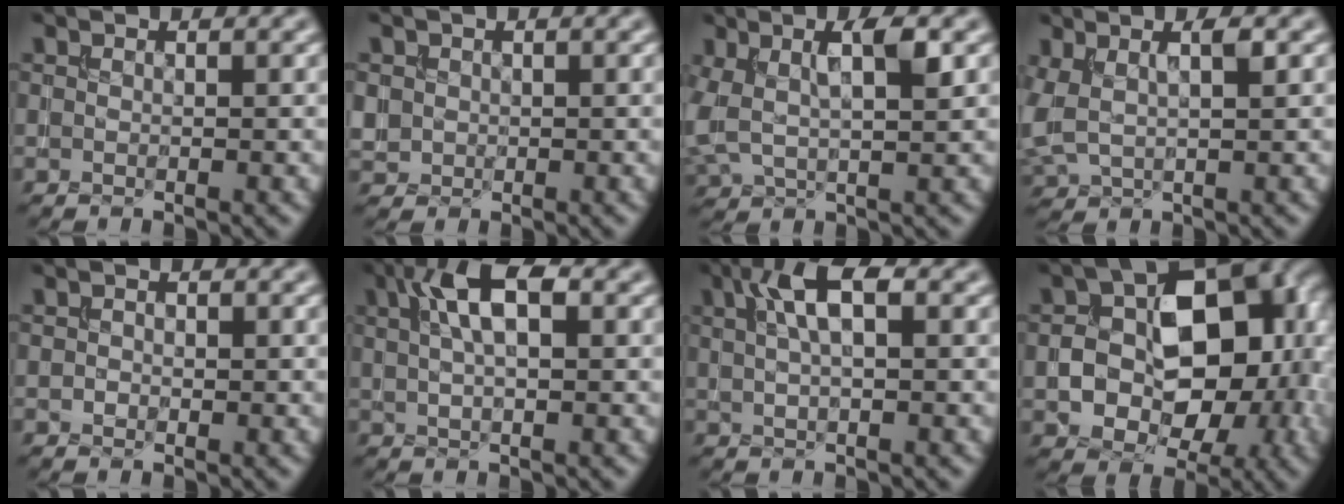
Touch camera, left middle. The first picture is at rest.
{"total": 1.6, "force": [0.1, 1.6, 0.3], "torque": [-0.002, -0.006, 0.007]}
{"total": 4.6, "force": [1.2, 1.9, 4.0], "torque": [-0.087, 0.002, 0.025]}
{"total": 3.4, "force": [1.1, 1.5, 2.9], "torque": [-0.068, -0.003, 0.026]}
{"total": 1.0, "force": [-0.3, 0.8, 0.4], "torque": [-0.001, -0.003, -0.009]}
{"total": 5.1, "force": [1.7, 1.9, 4.4], "torque": [-0.081, 0.012, 0.024]}
{"total": 4.2, "force": [1.5, 1.3, 3.7], "torque": [-0.069, 0.011, 0.022]}
{"total": 11.3, "force": [-0.8, 7.6, 8.4], "torque": [-0.096, 0.014, -0.012]}